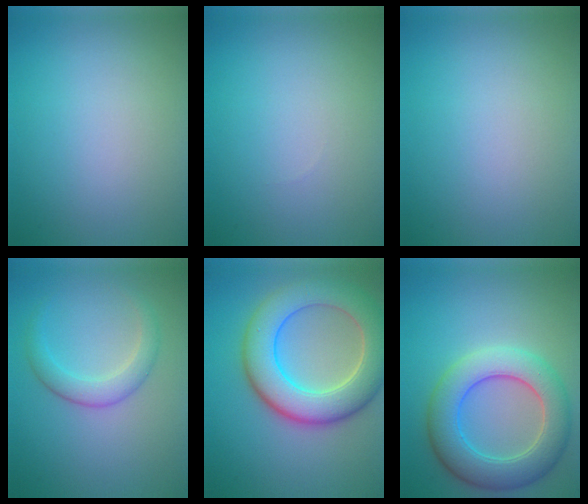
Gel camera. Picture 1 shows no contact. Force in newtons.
{"total": 0.0}
{"total": 0.0}
{"total": 2.7, "press": 2.7, "slide": 0.1}
{"total": 9.2, "press": 9.2, "slide": 0.6}
{"total": 6.8, "press": 6.8, "slide": 0.3}